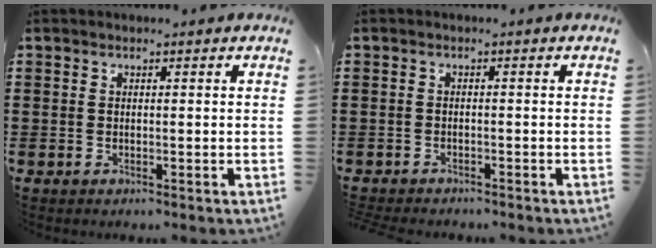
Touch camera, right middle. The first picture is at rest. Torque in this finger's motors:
{"motor_torque": [2.02, -0.12, 0.31, 0.09]}